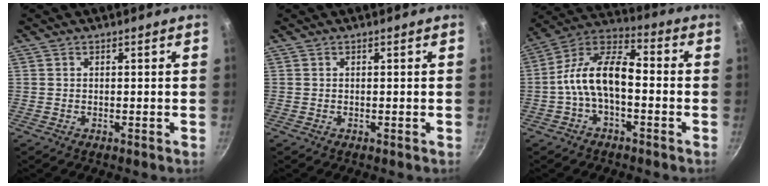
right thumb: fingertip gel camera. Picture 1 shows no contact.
{"total": 0.0}
{"total": 12.2, "force": [-2.3, 6.4, 10.1], "torque": [-0.174, 0.049, -0.060]}